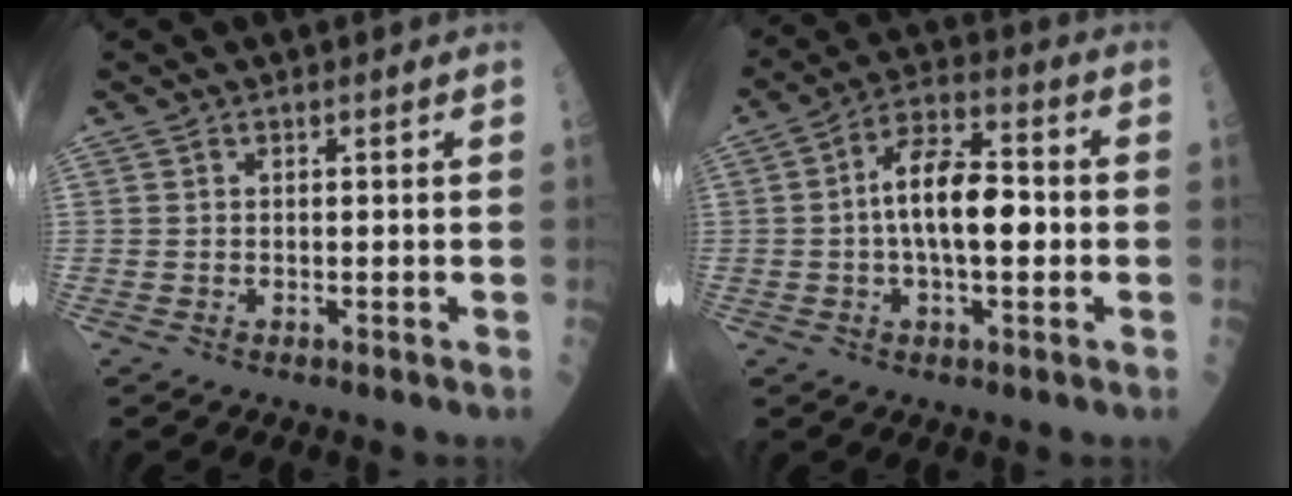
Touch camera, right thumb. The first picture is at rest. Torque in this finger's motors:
{"motor_torque": [0.24, 0.27, 0.21, -0.17, 0.09]}